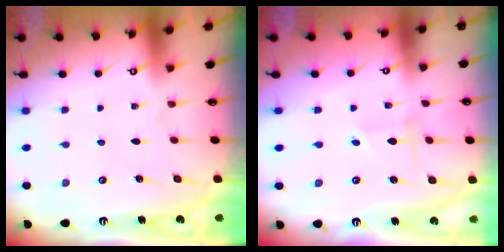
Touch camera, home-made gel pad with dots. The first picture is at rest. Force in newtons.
{"total": 0.7, "press": 0.7, "slide": 0.0}